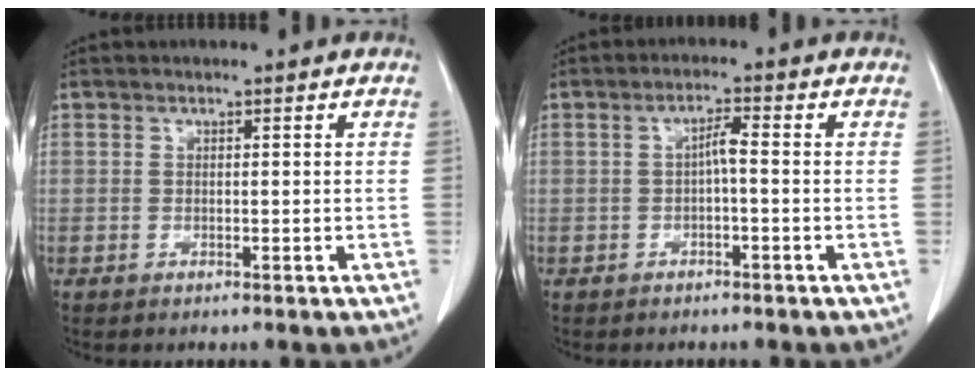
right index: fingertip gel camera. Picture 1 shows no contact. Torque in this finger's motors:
{"motor_torque": [0.40, -0.17, 0.20, 0.04]}